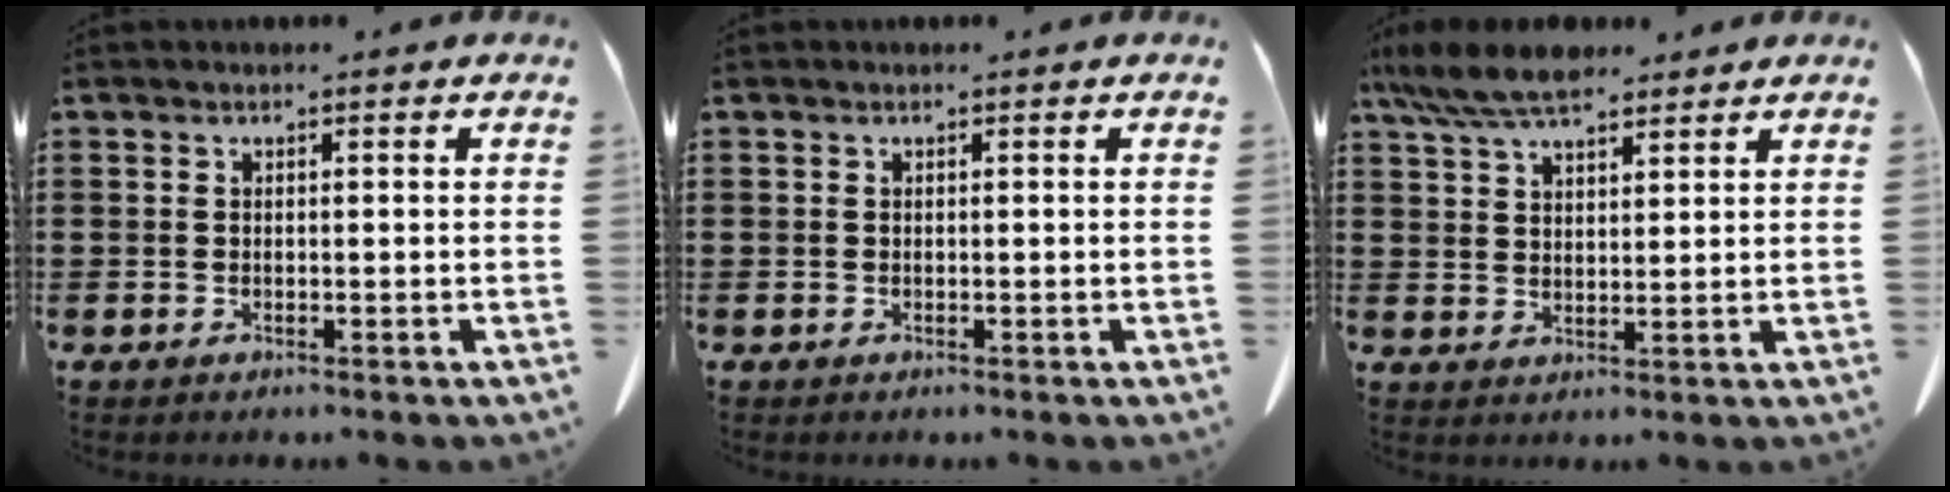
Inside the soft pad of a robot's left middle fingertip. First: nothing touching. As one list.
[{"total": 0.0}, {"total": 7.5, "force": [6.2, 2.1, 3.7], "torque": [-0.090, -0.009, 0.117]}]